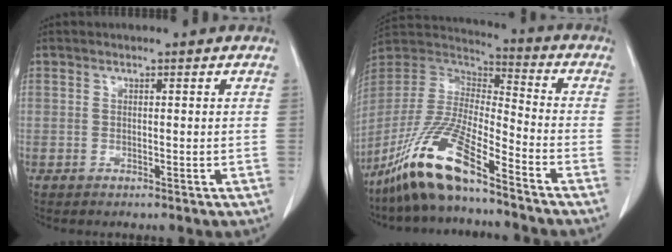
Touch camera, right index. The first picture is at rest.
{"total": 15.1, "force": [-10.7, 1.7, 10.6], "torque": [-0.222, -0.018, -0.202]}